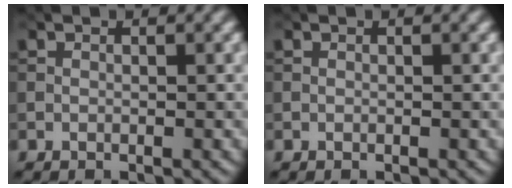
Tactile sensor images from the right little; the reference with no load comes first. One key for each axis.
{"total": 0.0}